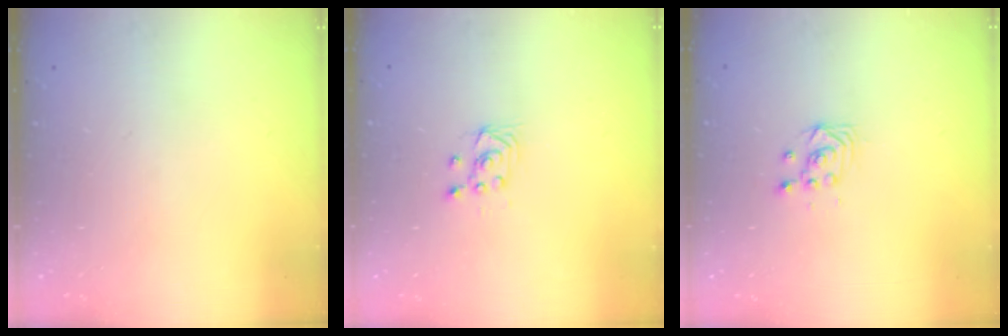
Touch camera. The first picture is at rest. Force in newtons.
{"total": 2.9, "press": 2.7, "slide": 1.0}
{"total": 3.4, "press": 3.3, "slide": 0.3}